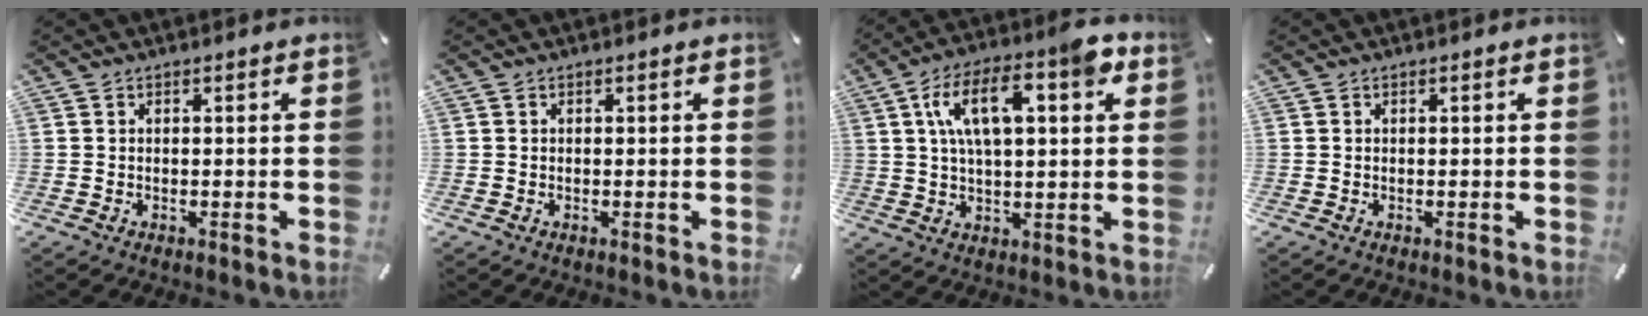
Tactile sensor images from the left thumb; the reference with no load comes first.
{"total": 0.0}
{"total": 14.0, "force": [5.1, 6.4, 11.4], "torque": [-0.190, 0.009, 0.087]}
{"total": 0.0}